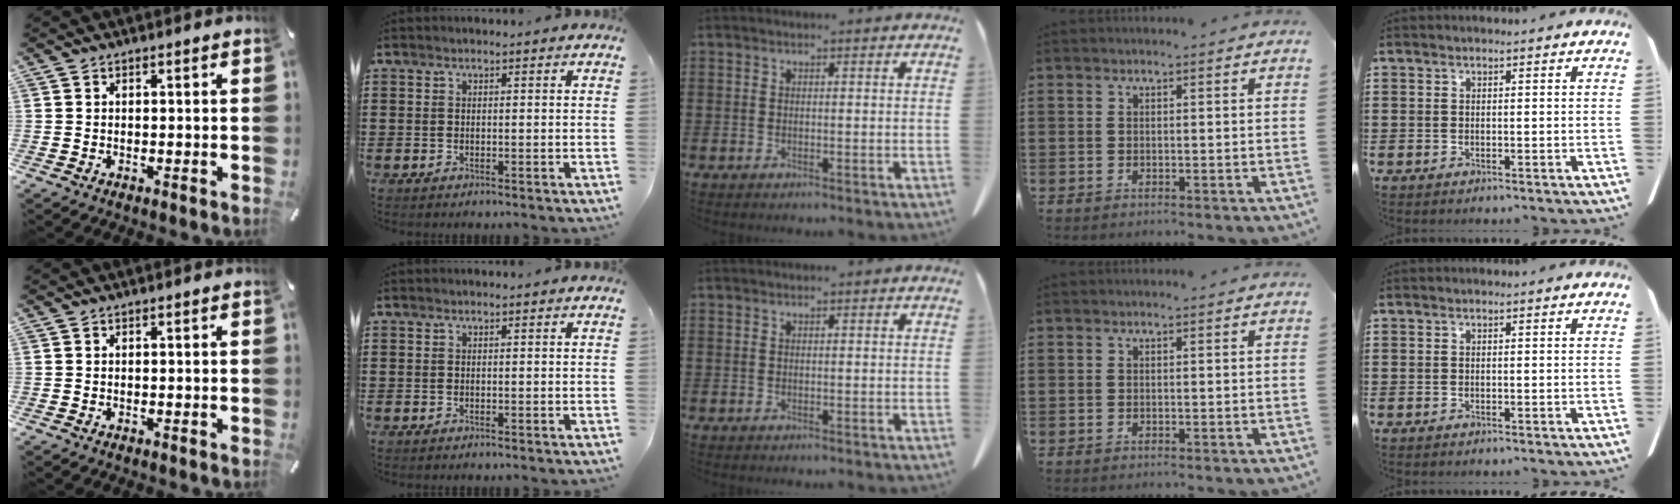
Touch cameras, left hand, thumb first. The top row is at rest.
{}